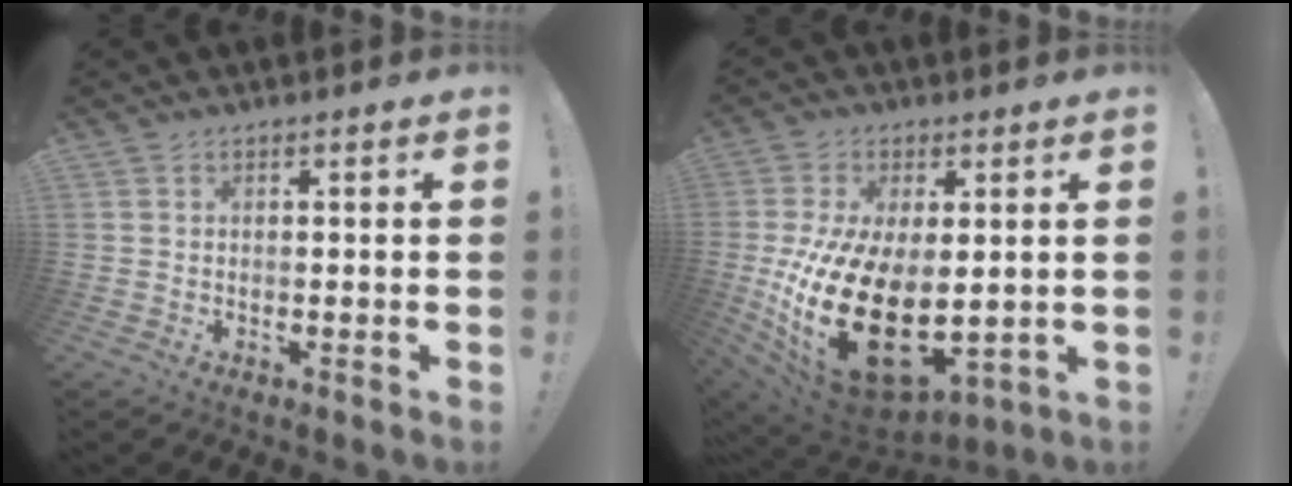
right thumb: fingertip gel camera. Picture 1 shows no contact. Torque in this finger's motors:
{"motor_torque": [1.53, 3.48, 2.62, -0.15, 0.96]}